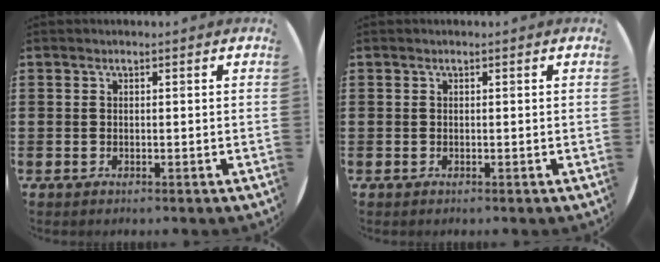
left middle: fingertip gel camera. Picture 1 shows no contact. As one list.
[{"total": 0.0}]